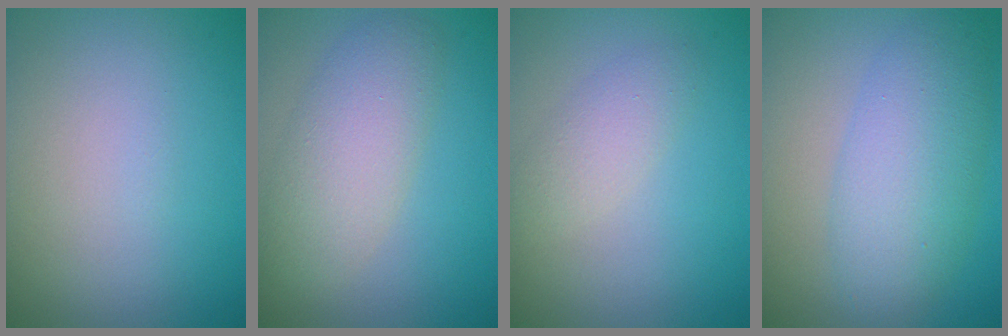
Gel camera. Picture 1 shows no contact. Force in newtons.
{"total": 4.6, "press": 4.6, "slide": 0.3}
{"total": 2.2, "press": 2.2, "slide": 0.2}
{"total": 5.7, "press": 5.7, "slide": 0.3}